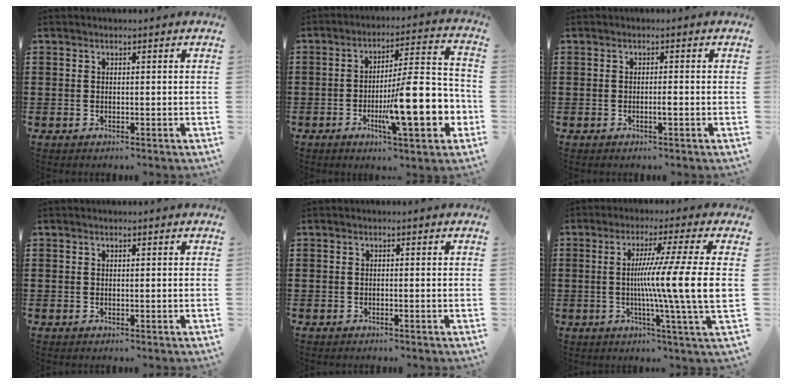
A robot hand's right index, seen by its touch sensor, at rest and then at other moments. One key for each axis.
{"total": 15.5, "fx": -4.2, "fy": 3.9, "fz": 14.4, "tx": -0.218, "ty": -0.008, "tz": -0.071}
{"total": 1.0, "fx": -0.4, "fy": 0.1, "fz": 0.9, "tx": -0.018, "ty": -0.001, "tz": -0.006}
{"total": 0.0}
{"total": 0.0}
{"total": 12.2, "fx": 0.0, "fy": -1.4, "fz": 12.1, "tx": -0.226, "ty": -0.015, "tz": -0.011}